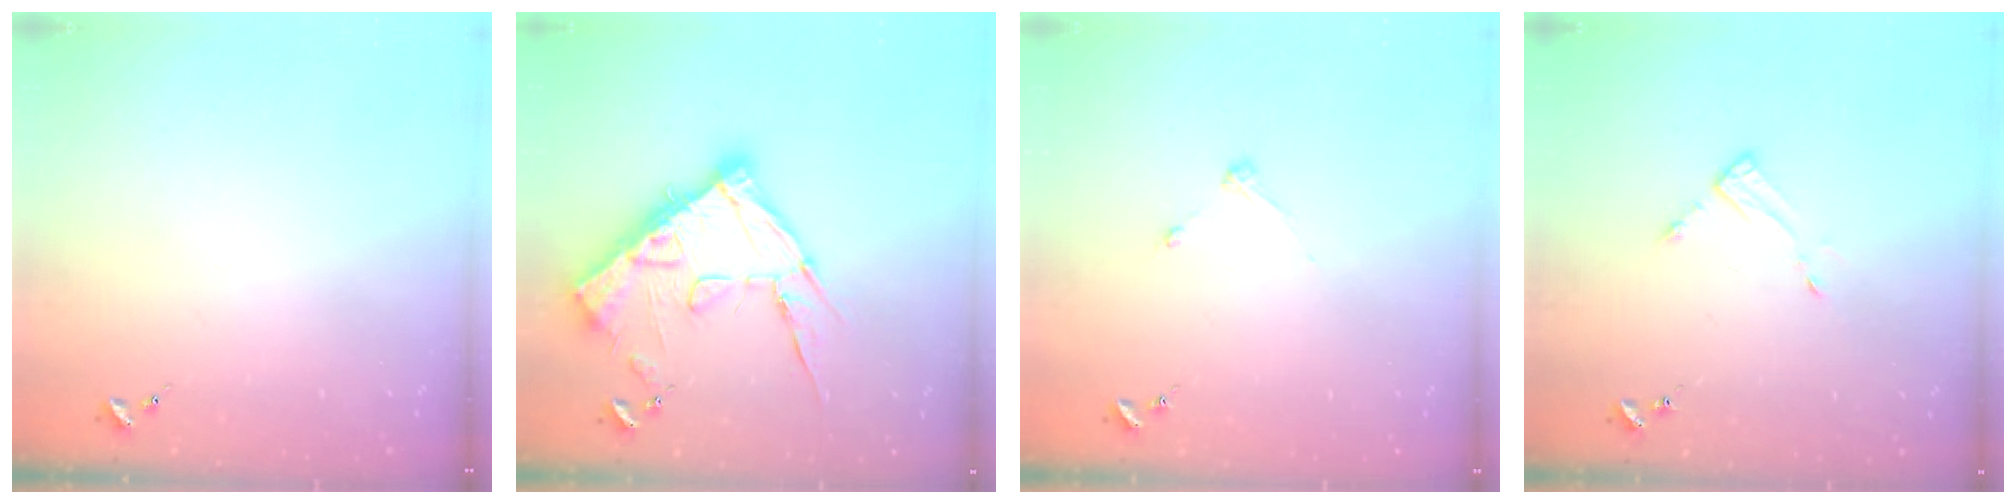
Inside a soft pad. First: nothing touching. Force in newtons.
{"total": 19.4, "press": 19.4, "slide": 1.0}
{"total": 3.2, "press": 3.2, "slide": 0.4}
{"total": 3.5, "press": 3.5, "slide": 0.3}